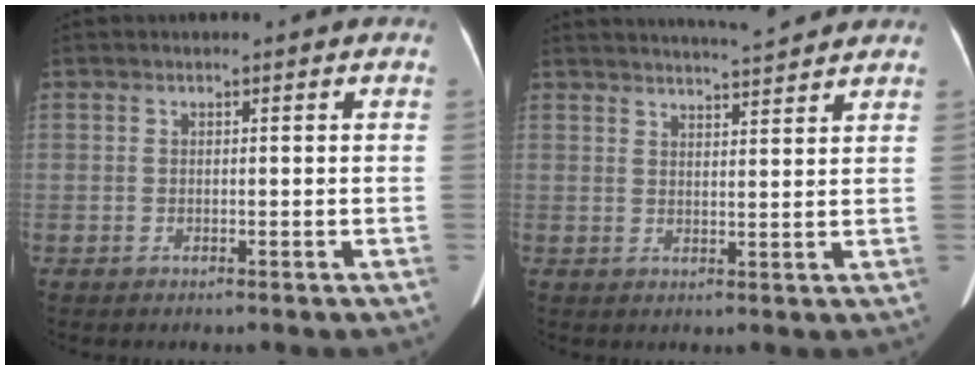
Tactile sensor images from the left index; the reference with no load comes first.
{"total": 7.5, "force": [7.2, -0.1, 2.3], "torque": [-0.044, 0.011, 0.098]}